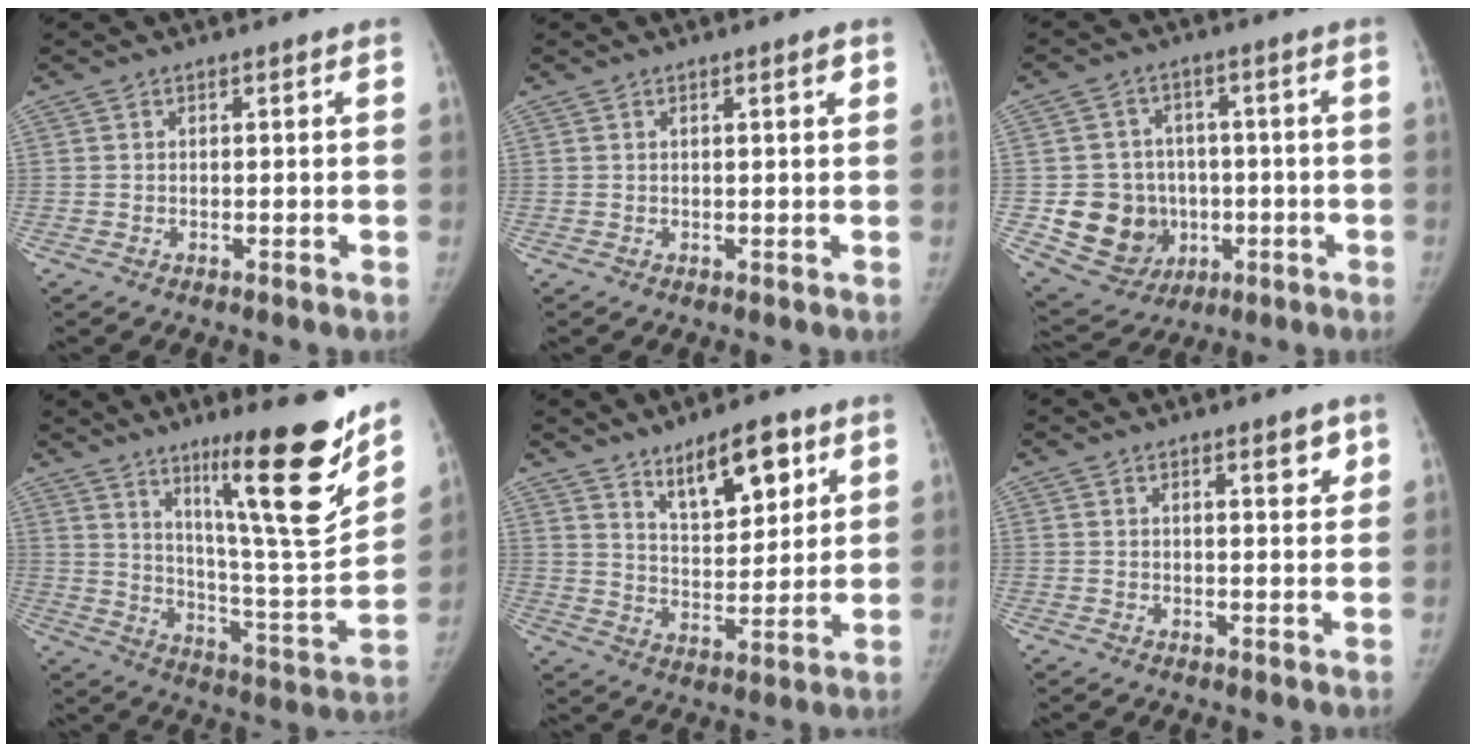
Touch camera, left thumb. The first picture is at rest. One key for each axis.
{"total": 1.4, "fx": 0.6, "fy": 0.1, "fz": 1.2, "tx": -0.017, "ty": 0.000, "tz": 0.008}
{"total": 12.9, "fx": -2.0, "fy": 11.7, "fz": 5.0, "tx": -0.058, "ty": 0.013, "tz": -0.013}
{"total": 22.8, "fx": 14.0, "fy": 3.1, "fz": 17.7, "tx": -0.238, "ty": -0.084, "tz": 0.230}
{"total": 12.0, "fx": 7.1, "fy": 5.0, "fz": 8.3, "tx": -0.105, "ty": -0.044, "tz": 0.125}
{"total": 3.5, "fx": 2.0, "fy": 1.1, "fz": 2.6, "tx": -0.024, "ty": -0.011, "tz": 0.026}